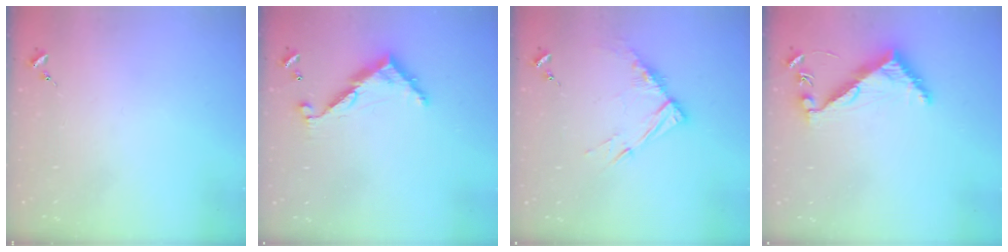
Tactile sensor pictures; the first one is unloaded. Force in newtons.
{"total": 9.2, "press": 9.2, "slide": 0.6}
{"total": 10.5, "press": 10.4, "slide": 1.0}
{"total": 7.5, "press": 7.4, "slide": 0.6}